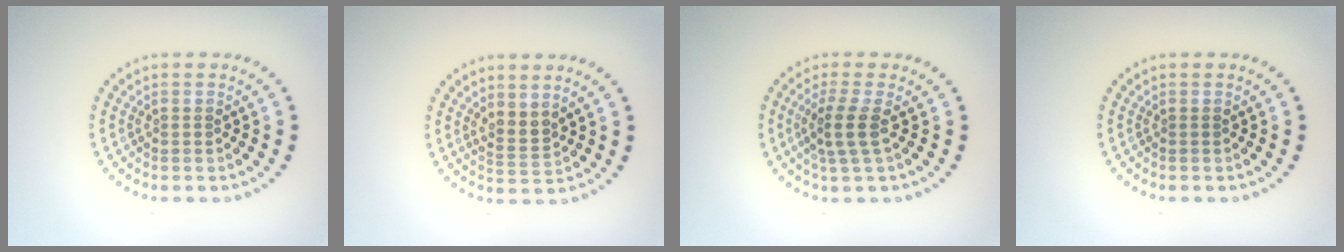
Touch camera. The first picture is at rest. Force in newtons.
{"total": 2.0, "press": 1.4, "slide": 1.4}
{"total": 2.6, "press": 2.1, "slide": 1.6}
{"total": 0.0}